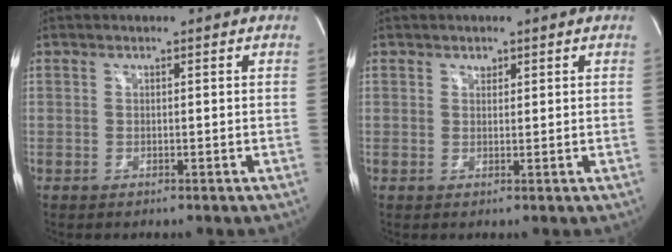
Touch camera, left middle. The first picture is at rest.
{"total": 1.0, "force": [0.7, 0.5, 0.4], "torque": [-0.009, -0.006, 0.012]}